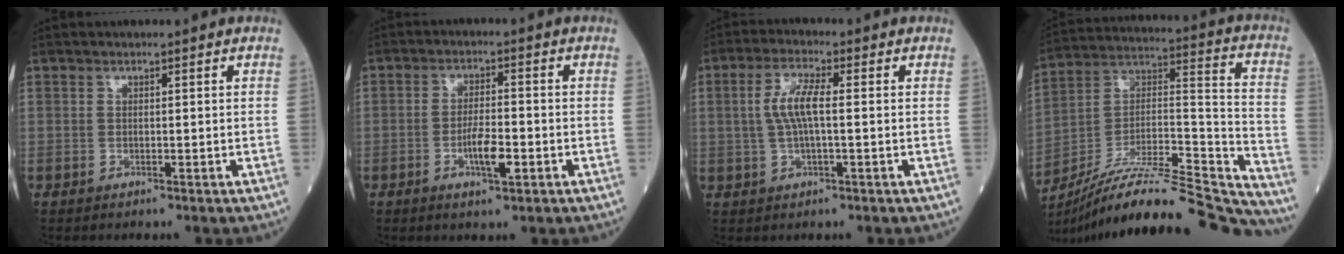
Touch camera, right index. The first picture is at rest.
{"total": 5.3, "force": [-1.9, 1.1, 4.8], "torque": [-0.089, -0.001, -0.031]}
{"total": 5.5, "force": [0.4, 1.1, 5.4], "torque": [-0.118, 0.009, 0.006]}
{"total": 29.5, "force": [-26.9, 2.0, 11.9], "torque": [-0.157, 0.002, -0.414]}